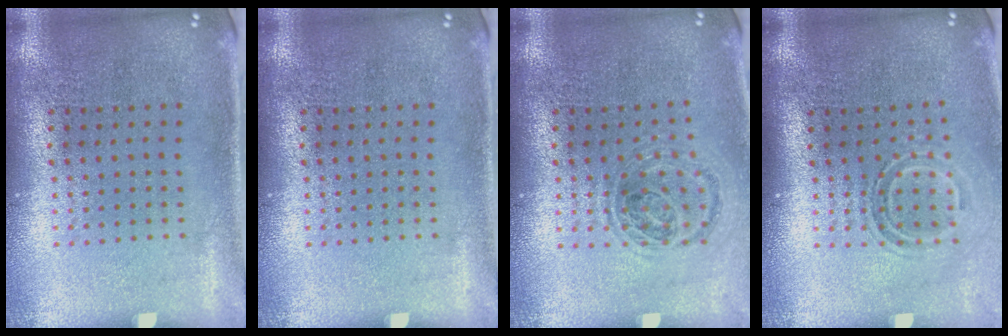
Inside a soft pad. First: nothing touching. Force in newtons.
{"total": 0.0}
{"total": 0.9, "press": 0.9, "slide": 0.2}
{"total": 1.6, "press": 1.1, "slide": 1.2}